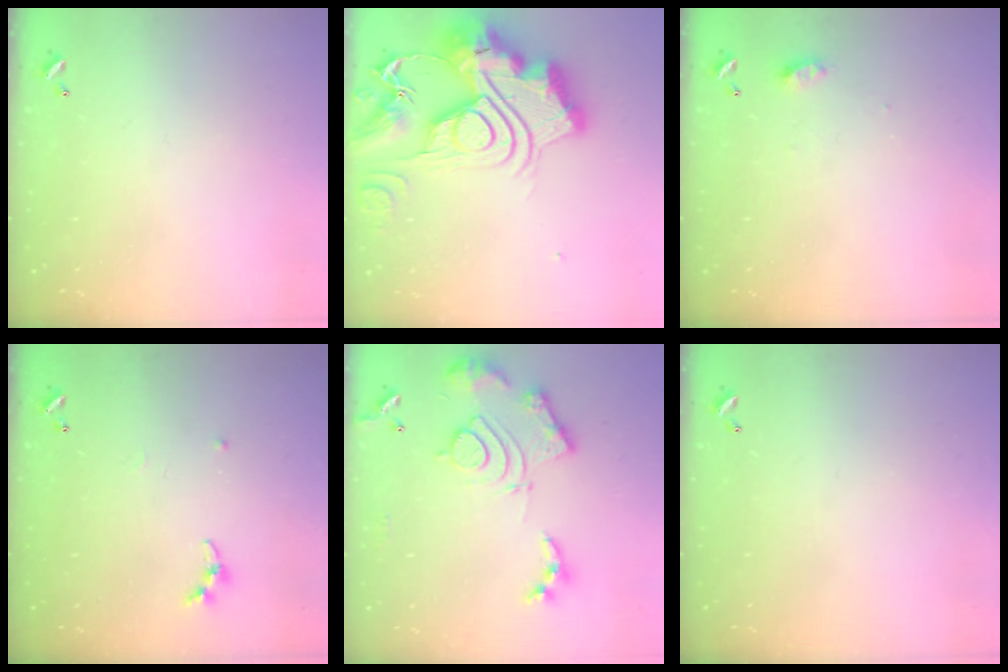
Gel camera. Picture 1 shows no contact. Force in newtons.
{"total": 0.6, "press": 0.6, "slide": 0.0}
{"total": 4.0, "press": 4.0, "slide": 0.5}
{"total": 5.3, "press": 5.2, "slide": 0.7}
{"total": 17.4, "press": 17.3, "slide": 1.7}
{"total": 0.0}